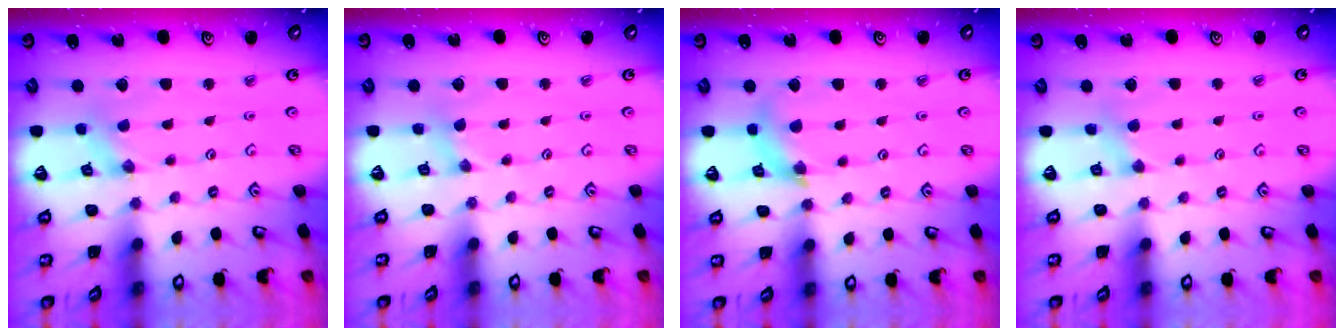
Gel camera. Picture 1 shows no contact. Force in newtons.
{"total": 1.1, "press": 1.1, "slide": 0.2}
{"total": 8.4, "press": 8.4, "slide": 0.8}
{"total": 3.6, "press": 3.5, "slide": 0.6}